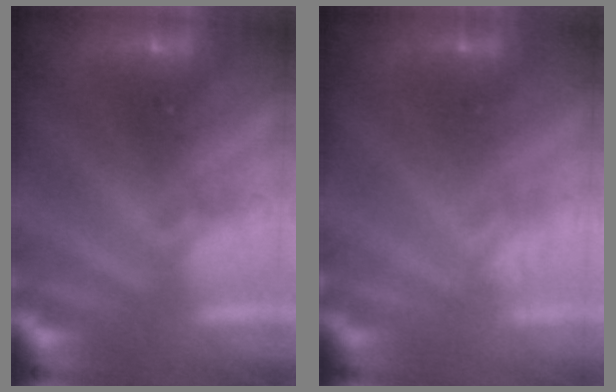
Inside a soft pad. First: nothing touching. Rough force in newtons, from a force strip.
{"total": 1.0}